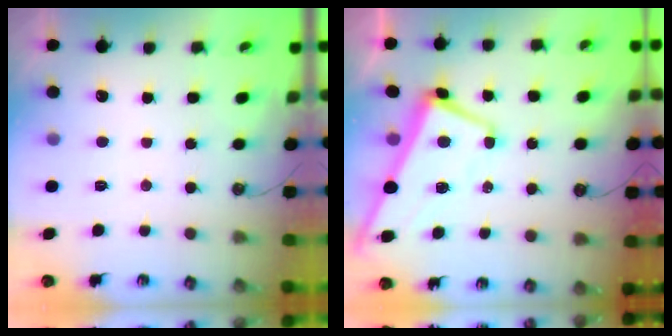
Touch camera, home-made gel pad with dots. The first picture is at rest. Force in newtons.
{"total": 1.0, "press": 0.5, "slide": 0.8}